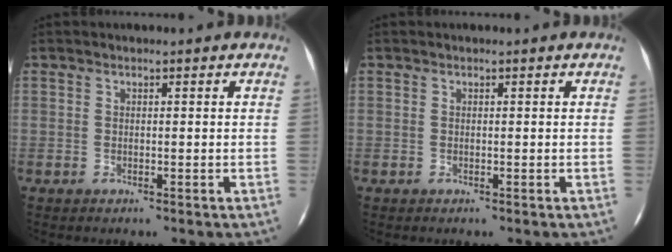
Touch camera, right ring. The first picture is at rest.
{"total": 0.0}